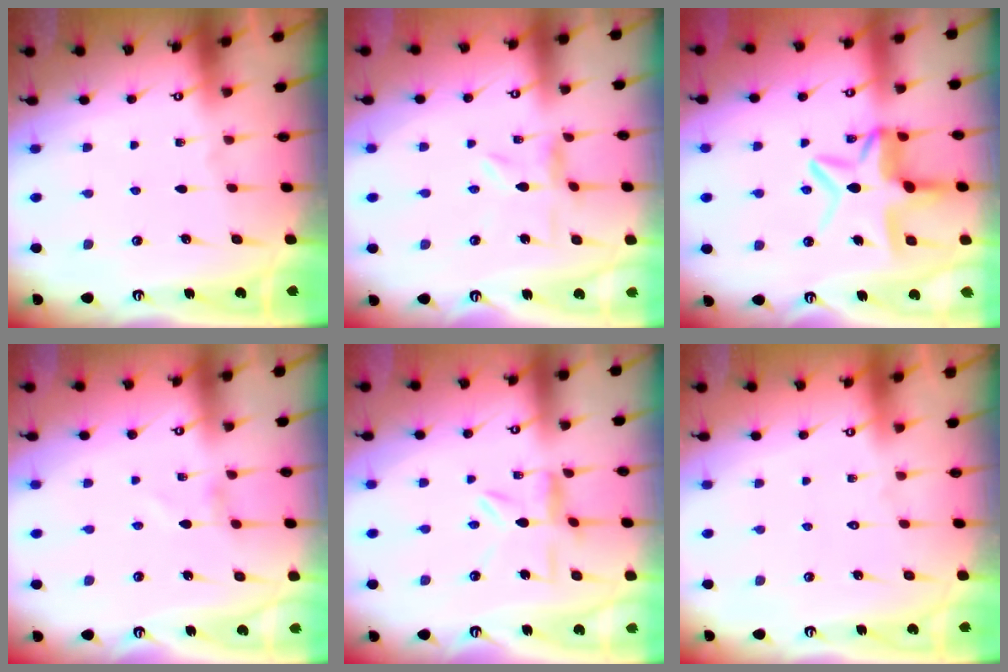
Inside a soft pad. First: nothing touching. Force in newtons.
{"total": 2.2, "press": 2.2, "slide": 0.2}
{"total": 11.1, "press": 11.0, "slide": 1.1}
{"total": 0.0}
{"total": 6.0, "press": 6.0, "slide": 0.4}
{"total": 1.6, "press": 1.6, "slide": 0.1}